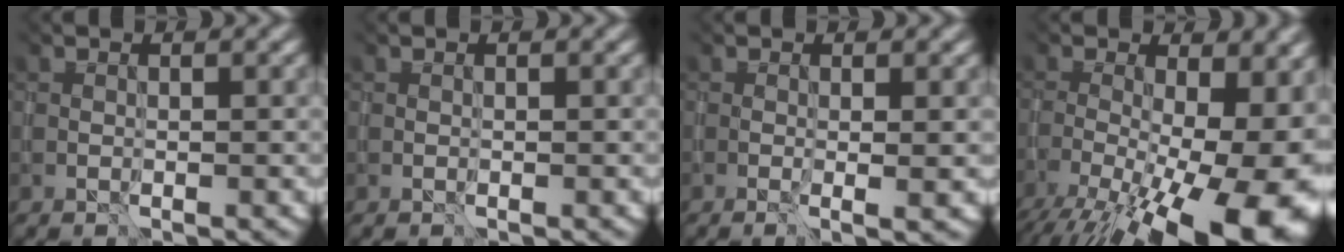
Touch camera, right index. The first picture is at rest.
{"total": 0.0}
{"total": 2.7, "force": [-0.2, 0.9, 2.5], "torque": [-0.033, 0.000, 0.003]}
{"total": 18.5, "force": [-6.9, 8.8, 14.7], "torque": [-0.205, -0.032, -0.071]}